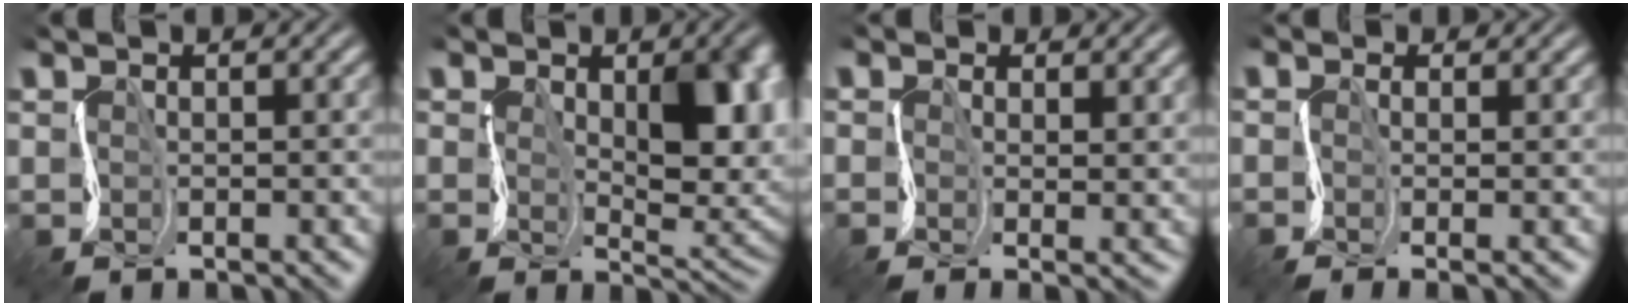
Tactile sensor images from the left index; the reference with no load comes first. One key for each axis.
{"total": 7.4, "fx": 0.7, "fy": 3.9, "fz": 6.3, "tx": -0.091, "ty": -0.024, "tz": 0.014}
{"total": 1.6, "fx": -0.1, "fy": -1.1, "fz": -1.2, "tx": 0.023, "ty": -0.011, "tz": -0.007}
{"total": 2.0, "fx": -0.9, "fy": -1.5, "fz": -1.0, "tx": 0.019, "ty": -0.009, "tz": -0.023}